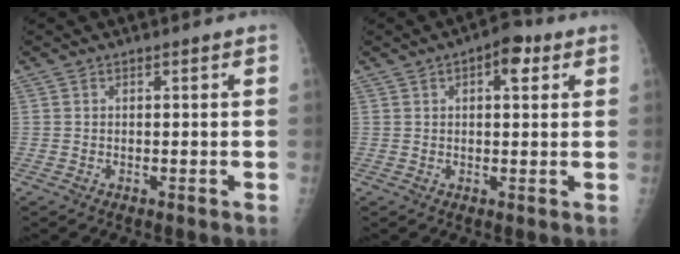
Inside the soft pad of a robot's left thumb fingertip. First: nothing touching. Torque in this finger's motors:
{"motor_torque": [-0.09, 0.49, -0.21, -0.21, 0.12]}